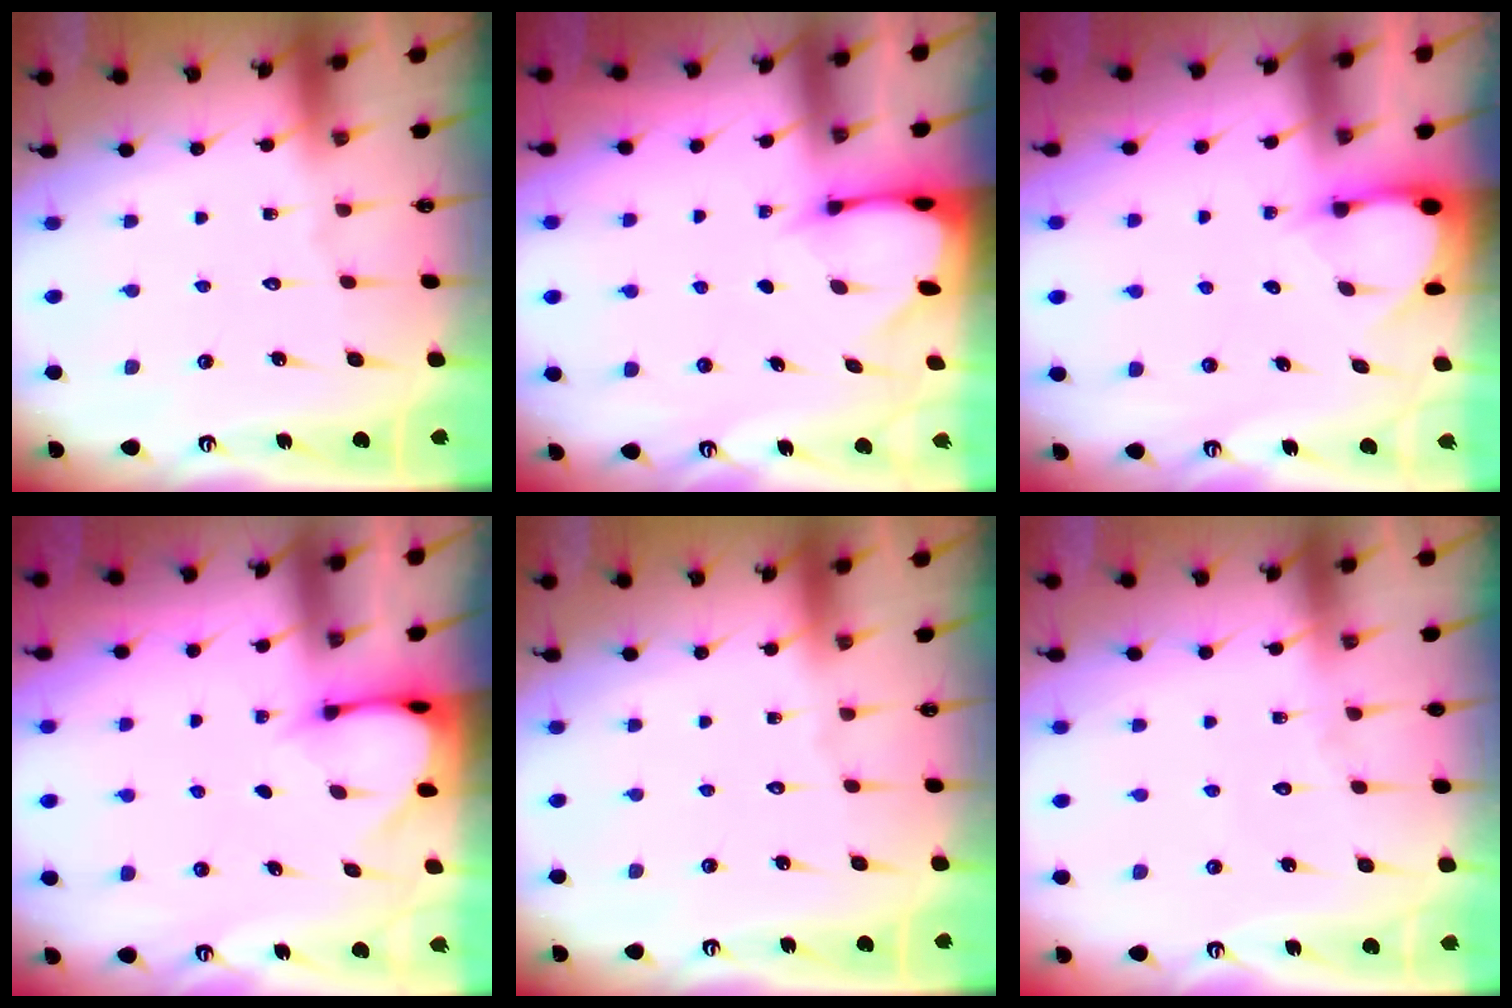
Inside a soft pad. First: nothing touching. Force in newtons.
{"total": 2.6, "press": 2.6, "slide": 0.3}
{"total": 2.8, "press": 2.8, "slide": 0.2}
{"total": 3.4, "press": 3.4, "slide": 0.2}
{"total": 0.0}
{"total": 3.2, "press": 3.2, "slide": 0.3}